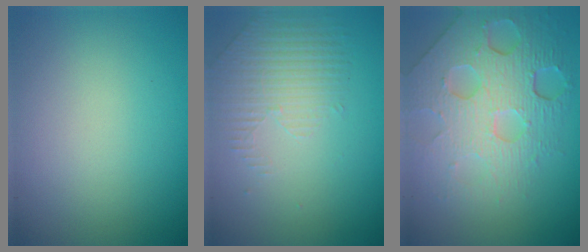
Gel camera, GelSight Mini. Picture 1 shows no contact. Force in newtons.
{"total": 1.5, "press": 0.9, "slide": 1.2}
{"total": 8.1, "press": 5.4, "slide": 6.1}